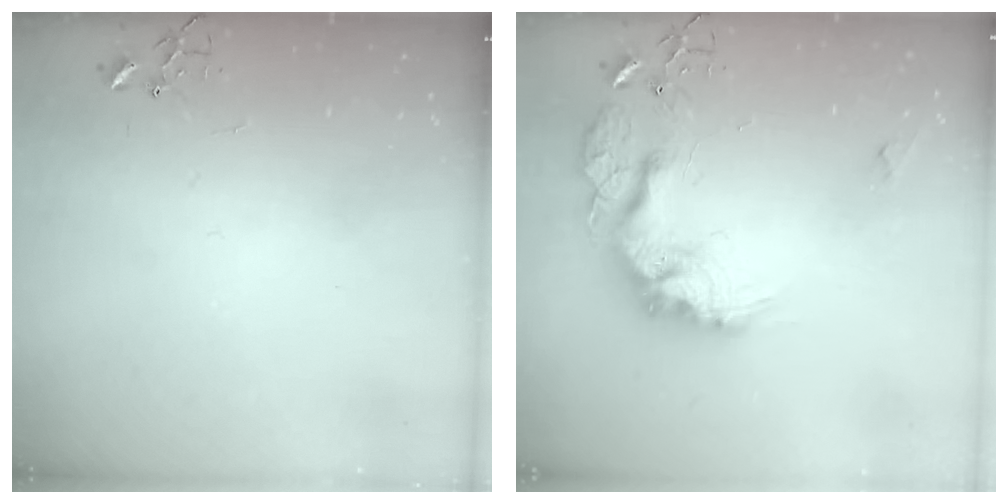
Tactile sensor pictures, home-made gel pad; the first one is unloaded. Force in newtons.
{"total": 19.5, "press": 19.5, "slide": 1.0}